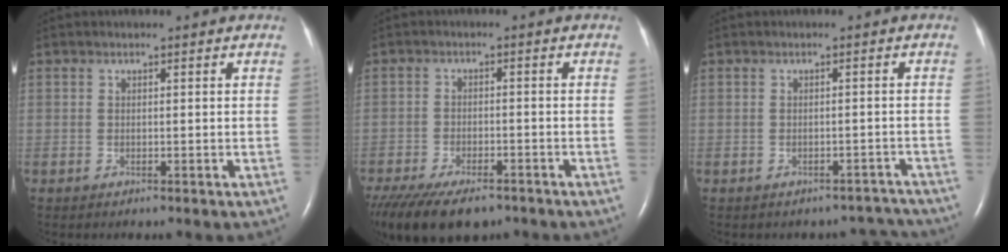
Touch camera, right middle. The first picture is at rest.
{"total": 14.8, "force": [-10.7, 6.0, 8.3], "torque": [-0.194, -0.031, -0.164]}
{"total": 4.7, "force": [-4.3, 1.9, -0.7], "torque": [0.023, 0.023, -0.040]}